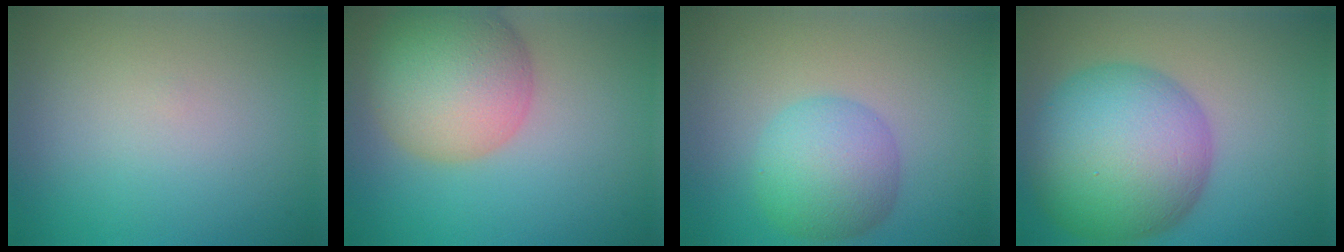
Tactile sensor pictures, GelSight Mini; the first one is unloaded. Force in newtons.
{"total": 8.8, "press": 8.8, "slide": 0.5}
{"total": 5.3, "press": 5.3, "slide": 0.1}
{"total": 12.9, "press": 12.9, "slide": 0.3}